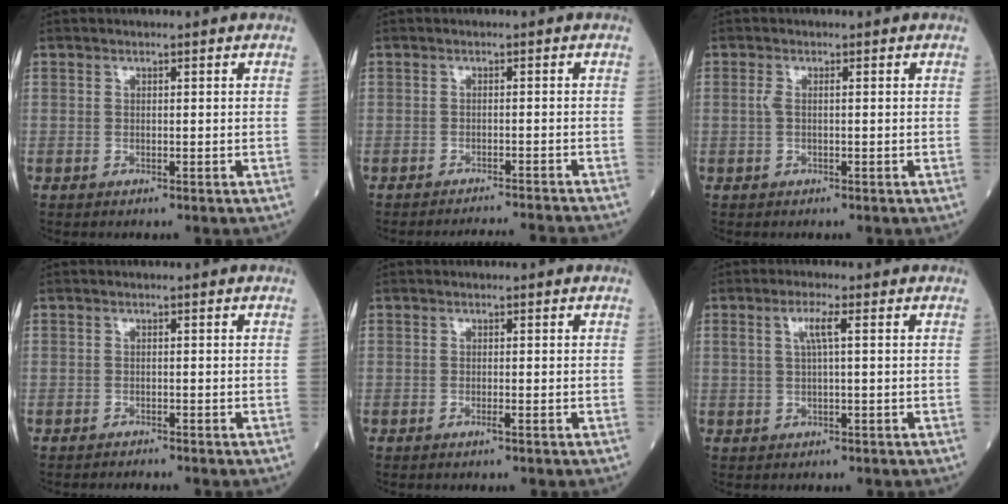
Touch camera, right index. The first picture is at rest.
{"total": 8.3, "force": [-8.1, -1.4, 1.4], "torque": [-0.008, -0.015, -0.102]}
{"total": 1.1, "force": [0.0, 0.3, 1.1], "torque": [-0.028, -0.001, -0.002]}
{"total": 0.9, "force": [-0.8, -0.2, -0.1], "torque": [-0.006, -0.005, -0.013]}
{"total": 0.7, "force": [-0.4, -0.1, 0.5], "torque": [-0.012, -0.002, -0.007]}
{"total": 3.0, "force": [0.8, 0.1, 2.9], "torque": [-0.063, 0.007, 0.016]}